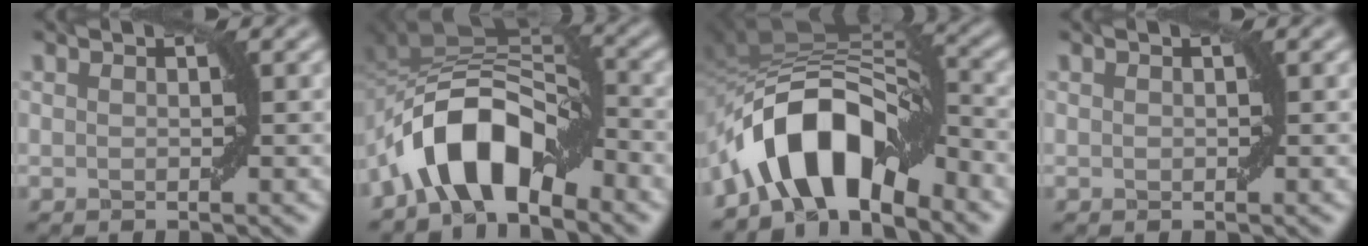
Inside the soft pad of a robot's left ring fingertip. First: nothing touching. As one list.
[{"total": 7.8, "force": [-4.3, 4.0, 5.1], "torque": [-0.074, 0.013, -0.084]}, {"total": 9.0, "force": [-5.7, 3.9, 5.8], "torque": [-0.081, 0.016, -0.103]}, {"total": 0.0}]